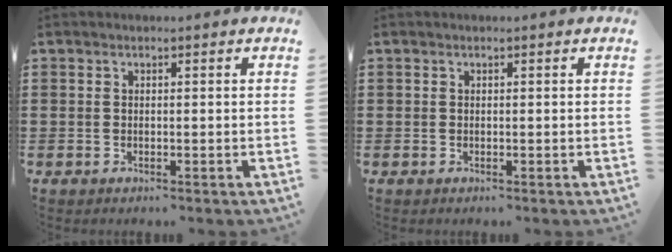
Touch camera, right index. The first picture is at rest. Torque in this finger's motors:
{"motor_torque": [-0.16, 0.22, 0.00, 0.00]}